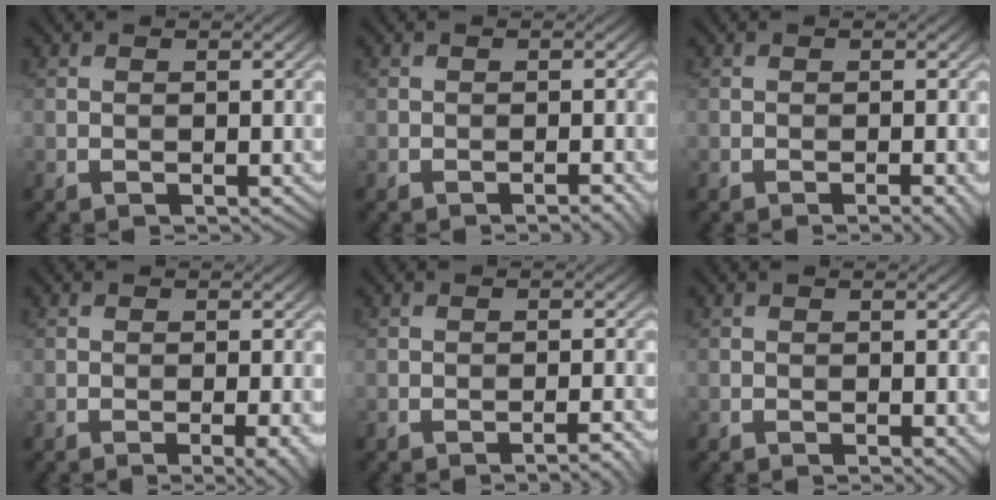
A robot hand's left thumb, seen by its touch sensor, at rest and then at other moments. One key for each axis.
{"total": 1.4, "fx": -0.8, "fy": 0.2, "fz": 1.1, "tx": -0.011, "ty": 0.004, "tz": -0.015}
{"total": 1.6, "fx": -0.8, "fy": 0.2, "fz": 1.4, "tx": -0.015, "ty": 0.002, "tz": -0.012}
{"total": 3.2, "fx": -1.3, "fy": 0.7, "fz": 2.8, "tx": -0.038, "ty": 0.004, "tz": -0.020}
{"total": 2.2, "fx": -1.5, "fy": 0.2, "fz": 1.5, "tx": -0.018, "ty": 0.008, "tz": -0.026}
{"total": 0.7, "fx": -0.1, "fy": 0.2, "fz": 0.7, "tx": -0.011, "ty": -0.005, "tz": -0.003}